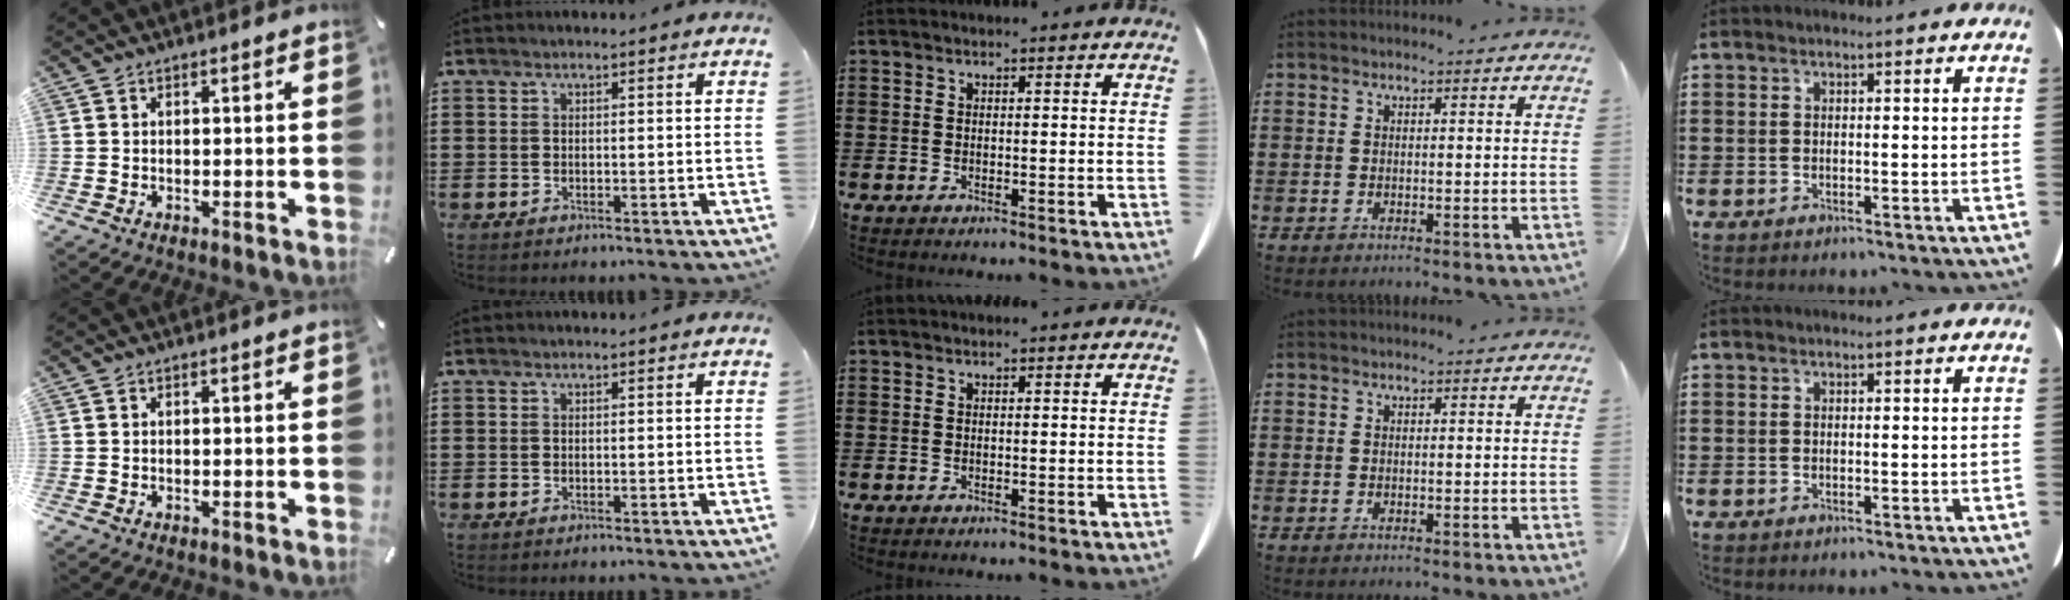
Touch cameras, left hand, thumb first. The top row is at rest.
{}